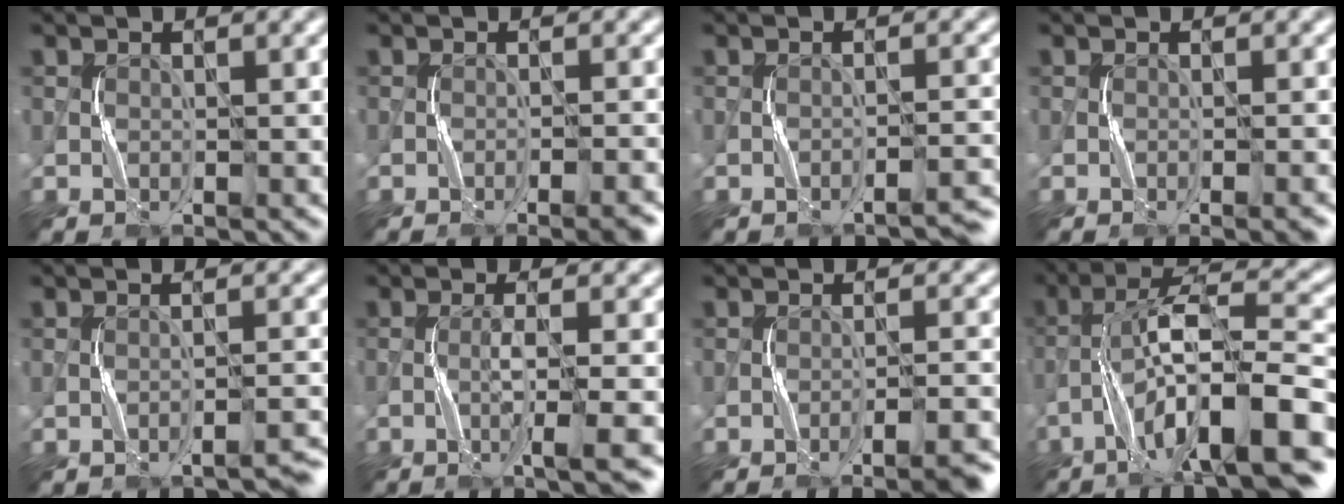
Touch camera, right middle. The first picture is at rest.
{"total": 2.2, "force": [-1.4, 0.1, 1.7], "torque": [-0.022, 0.008, -0.020]}
{"total": 1.8, "force": [-1.7, -0.1, 0.8], "torque": [-0.010, 0.011, -0.029]}
{"total": 1.2, "force": [-0.6, -0.2, 1.0], "torque": [-0.014, -0.001, -0.006]}
{"total": 1.9, "force": [-1.7, -0.2, 0.7], "torque": [-0.012, 0.009, -0.029]}
{"total": 3.6, "force": [-1.3, 0.3, 3.4], "torque": [-0.052, 0.006, -0.027]}
{"total": 3.8, "force": [-2.5, 0.4, 2.8], "torque": [-0.038, 0.012, -0.041]}
{"total": 12.5, "force": [-5.9, 2.7, 10.7], "torque": [-0.182, 0.018, -0.096]}